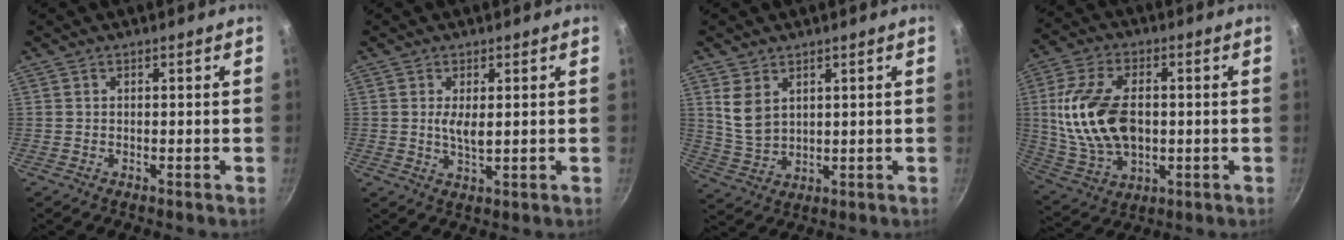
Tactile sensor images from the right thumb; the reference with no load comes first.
{"total": 3.4, "force": [0.5, 1.2, 3.1], "torque": [-0.055, -0.007, 0.013]}
{"total": 6.3, "force": [2.9, 4.1, 3.9], "torque": [-0.066, -0.026, 0.065]}
{"total": 17.7, "force": [0.6, 11.1, 13.9], "torque": [-0.258, 0.008, 0.021]}